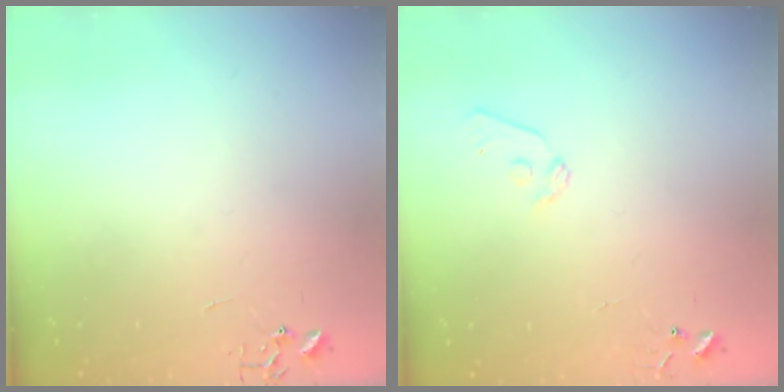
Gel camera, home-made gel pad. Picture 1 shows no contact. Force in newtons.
{"total": 7.2, "press": 7.2, "slide": 0.5}